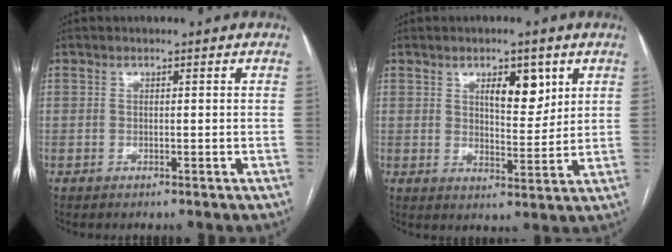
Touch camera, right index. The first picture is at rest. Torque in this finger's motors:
{"motor_torque": [0.17, 0.10, 0.13, 0.06]}